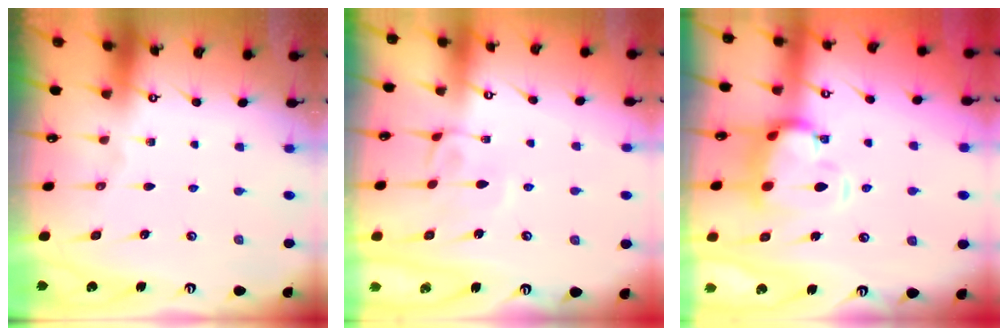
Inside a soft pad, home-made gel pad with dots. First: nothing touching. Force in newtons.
{"total": 3.2, "press": 3.2, "slide": 0.2}
{"total": 7.1, "press": 6.9, "slide": 1.8}